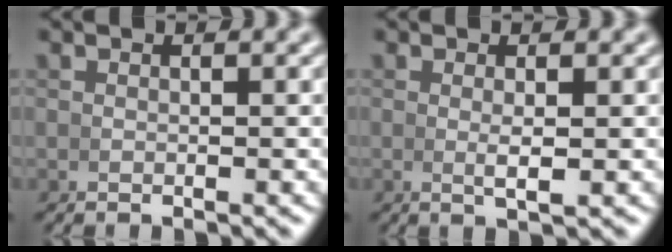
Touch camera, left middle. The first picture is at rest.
{"total": 1.6, "force": [0.1, 0.2, 1.5], "torque": [-0.029, -0.003, 0.004]}